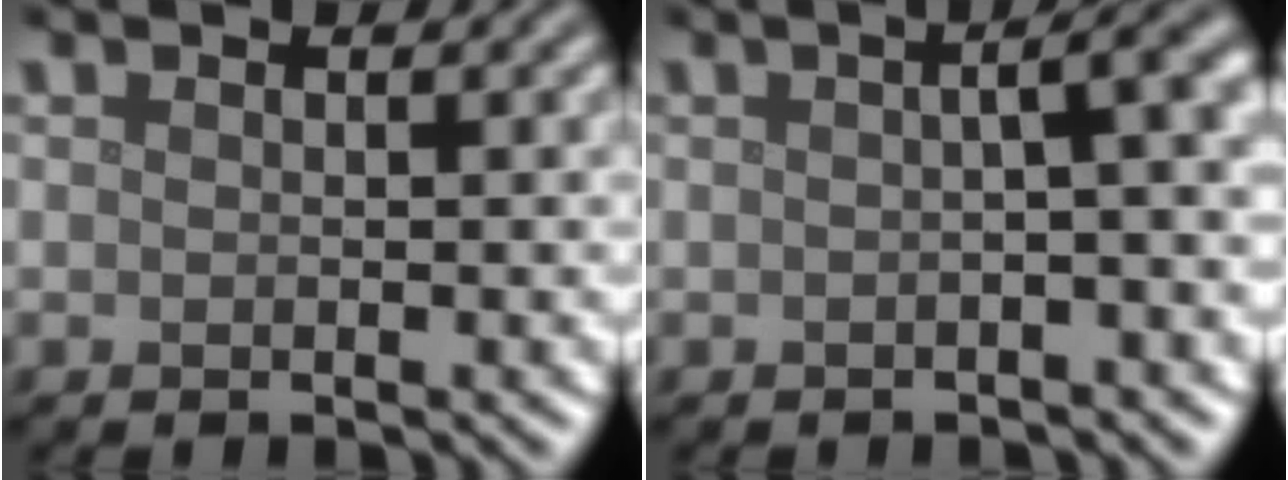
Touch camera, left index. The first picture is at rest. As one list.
[{"total": 4.7, "force": [0.3, 1.4, 4.5], "torque": [-0.039, 0.022, 0.002]}]